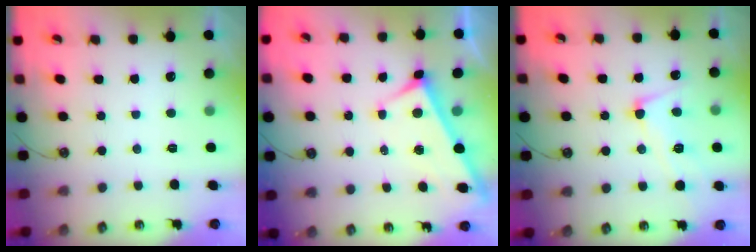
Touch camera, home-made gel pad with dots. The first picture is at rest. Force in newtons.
{"total": 3.8, "press": 3.8, "slide": 0.5}
{"total": 4.2, "press": 4.0, "slide": 1.0}